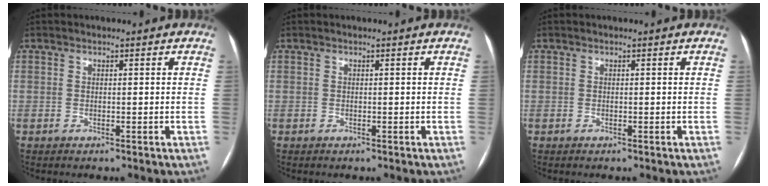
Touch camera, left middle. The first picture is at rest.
{"total": 0.0}
{"total": 0.0}